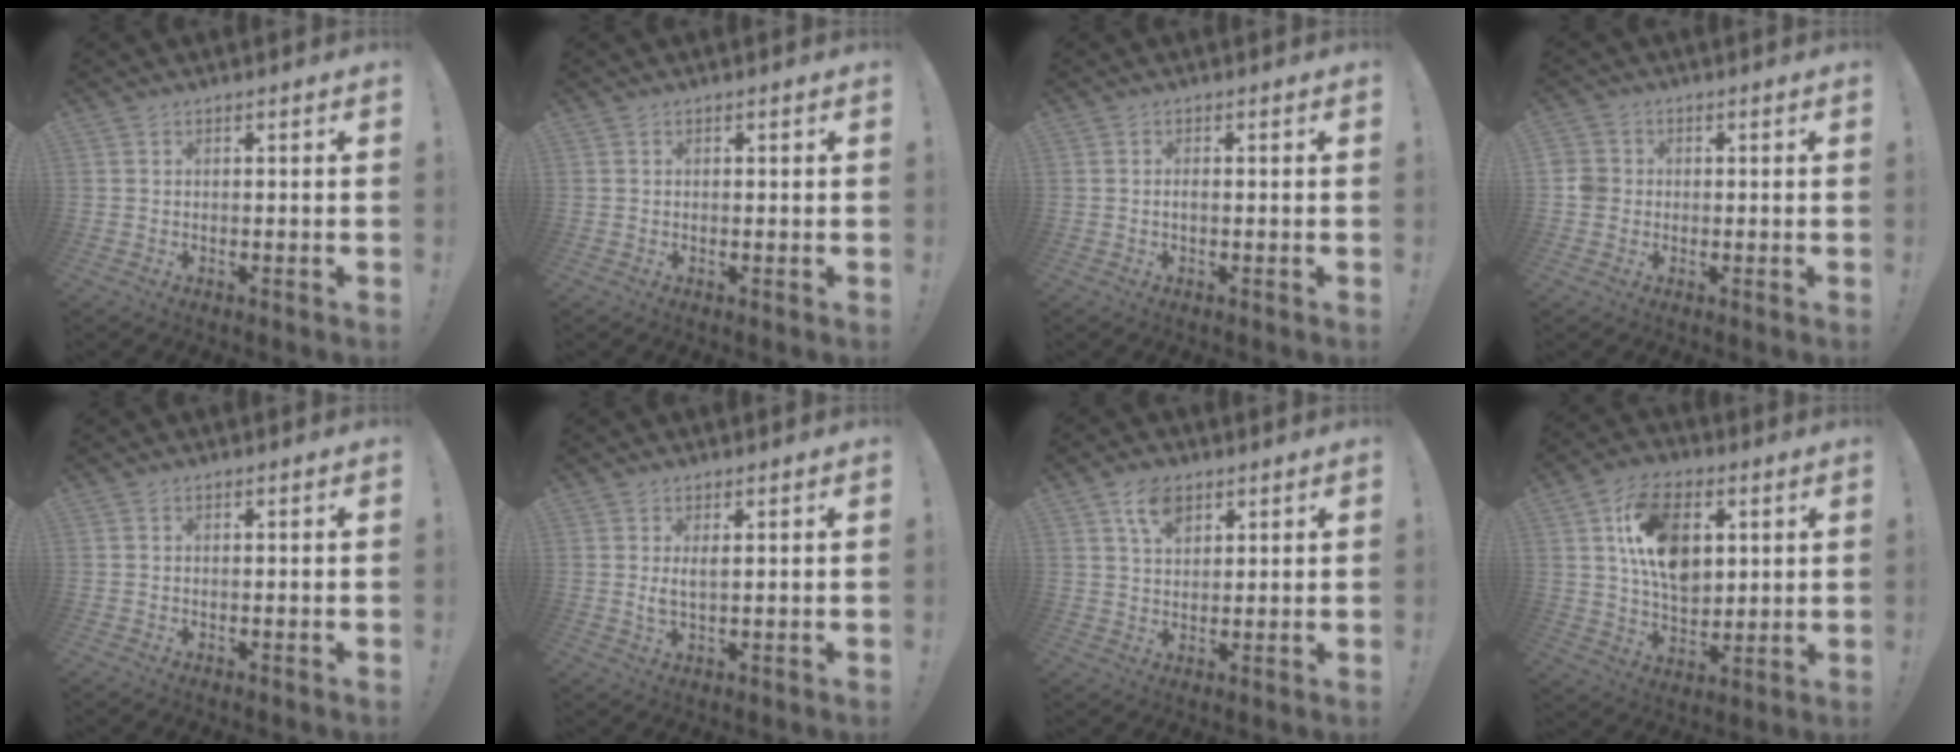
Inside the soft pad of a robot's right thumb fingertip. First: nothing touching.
{"total": 0.0}
{"total": 1.0, "force": [-0.5, 0.3, 0.8], "torque": [-0.023, 0.005, -0.008]}
{"total": 4.2, "force": [-0.5, 3.9, 1.4], "torque": [-0.028, 0.010, -0.008]}
{"total": 0.0}
{"total": 2.9, "force": [1.1, 0.8, 2.6], "torque": [-0.037, -0.009, 0.015]}
{"total": 7.4, "force": [4.3, 4.5, 4.1], "torque": [-0.070, -0.009, 0.079]}
{"total": 17.1, "force": [5.2, 11.3, 11.7], "torque": [-0.193, -0.004, 0.097]}